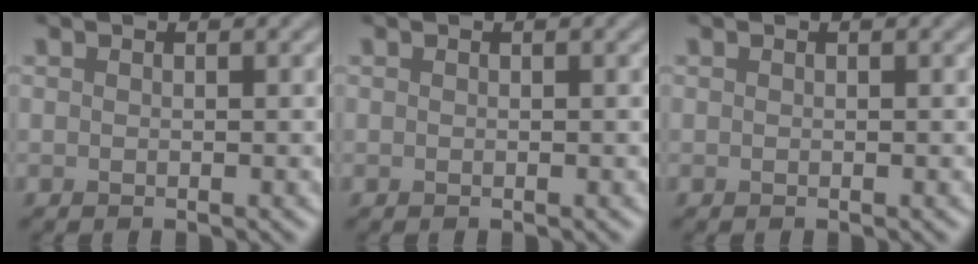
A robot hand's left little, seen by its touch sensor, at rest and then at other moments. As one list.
[{"total": 0.0}, {"total": 0.0}]